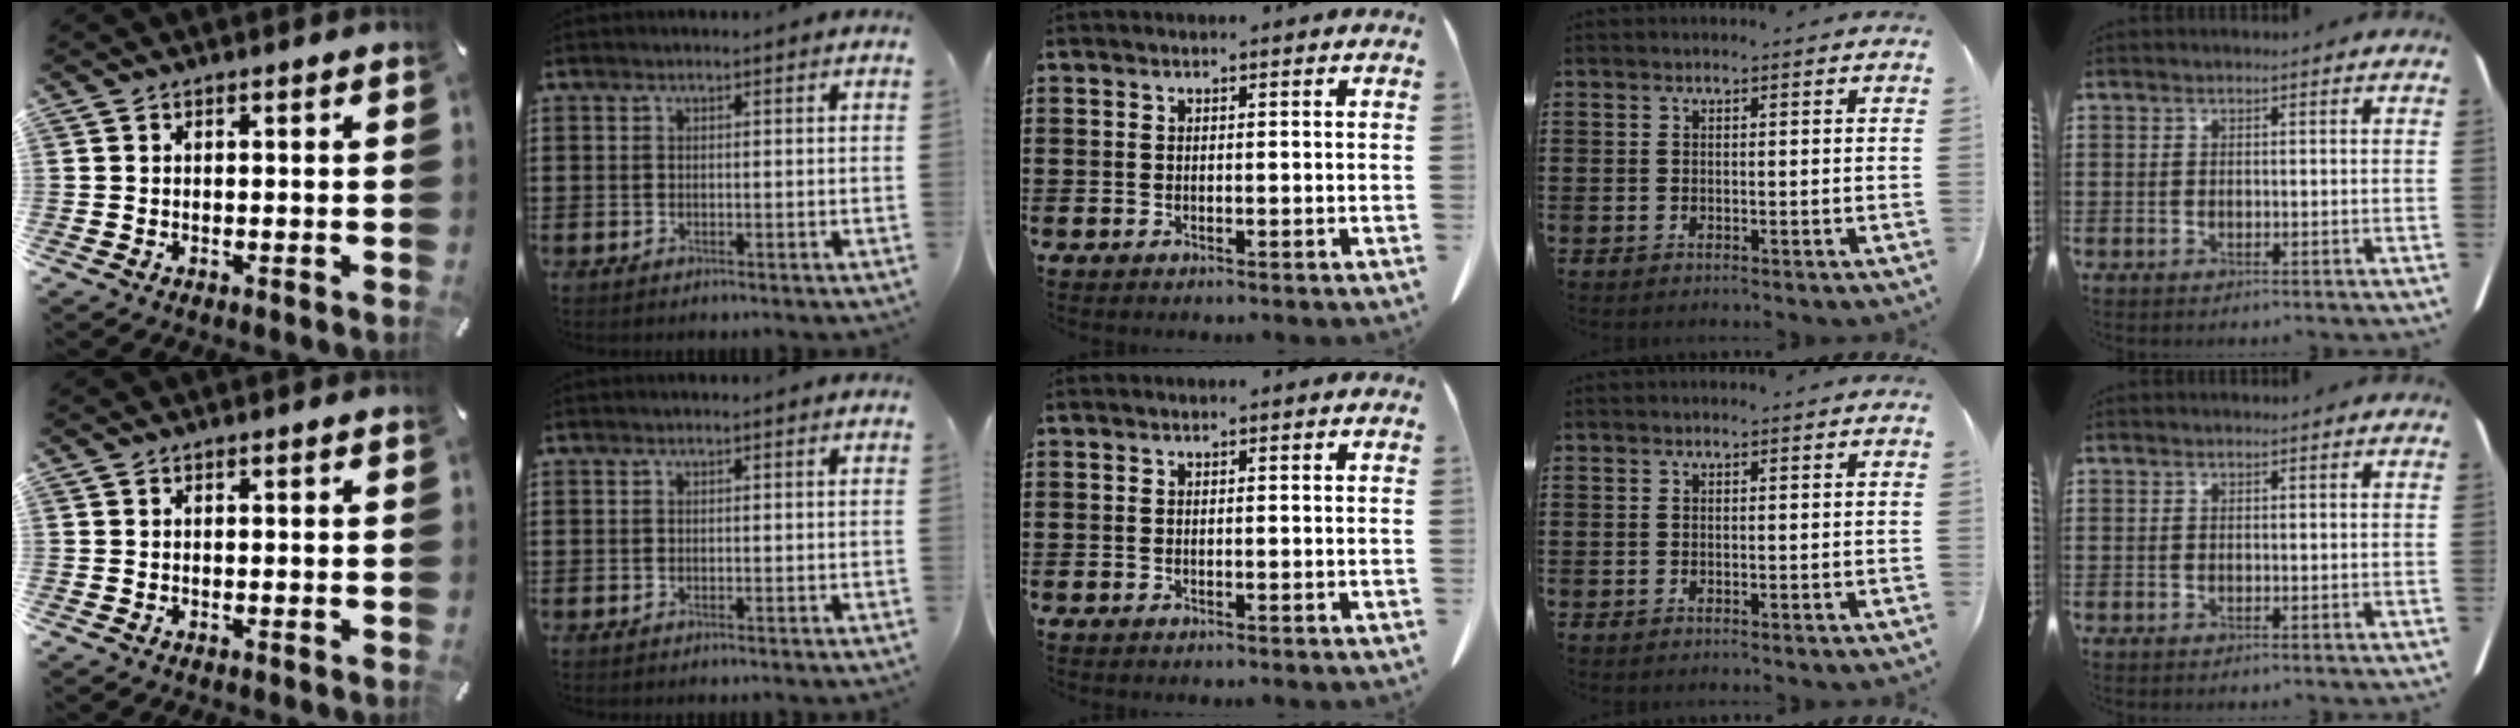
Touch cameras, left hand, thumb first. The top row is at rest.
{}